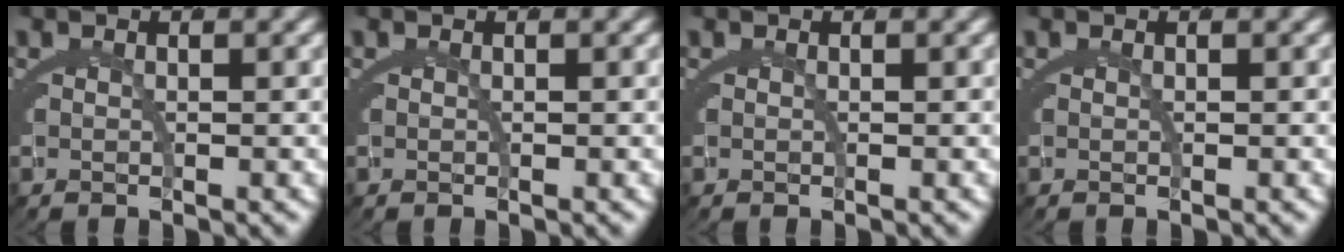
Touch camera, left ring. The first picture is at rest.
{"total": 0.0}
{"total": 0.0}
{"total": 0.0}